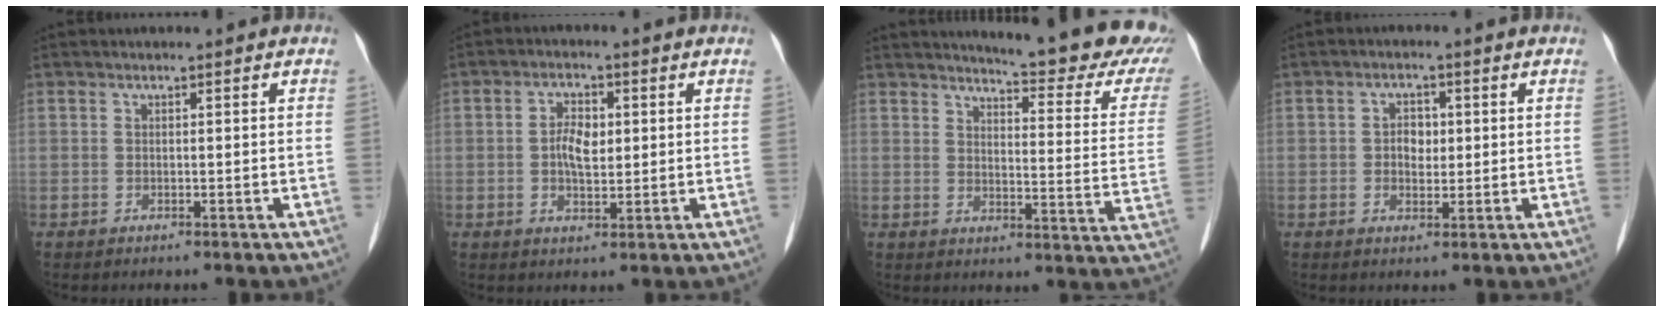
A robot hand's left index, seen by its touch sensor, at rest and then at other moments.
{"total": 4.5, "force": [0.5, 2.3, 3.8], "torque": [-0.078, 0.006, 0.008]}
{"total": 19.6, "force": [17.7, 2.2, 8.2], "torque": [-0.096, -0.083, 0.192]}
{"total": 3.1, "force": [0.3, 2.2, 2.2], "torque": [-0.035, 0.007, 0.006]}